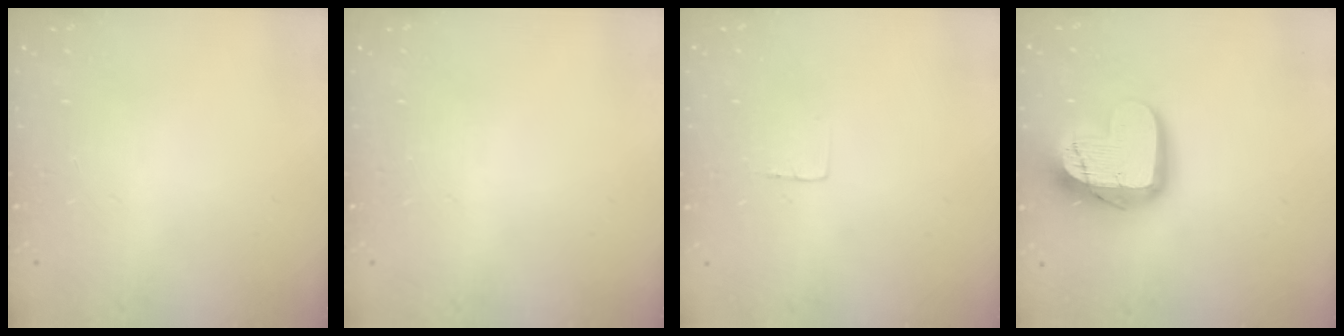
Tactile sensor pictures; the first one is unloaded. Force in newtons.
{"total": 0.0}
{"total": 2.3, "press": 2.3, "slide": 0.1}
{"total": 16.1, "press": 16.1, "slide": 0.9}